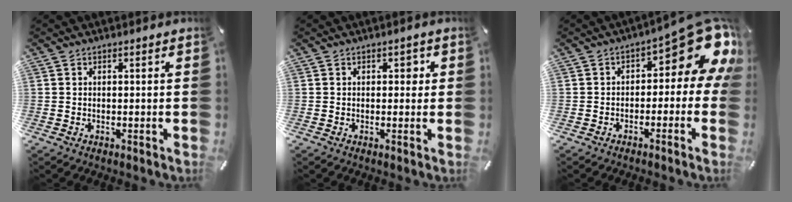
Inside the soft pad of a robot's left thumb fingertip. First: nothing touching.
{"total": 1.6, "force": [0.3, 1.2, 0.9], "torque": [-0.004, 0.002, -0.002]}
{"total": 13.7, "force": [5.3, 6.4, 10.9], "torque": [-0.133, -0.045, 0.086]}